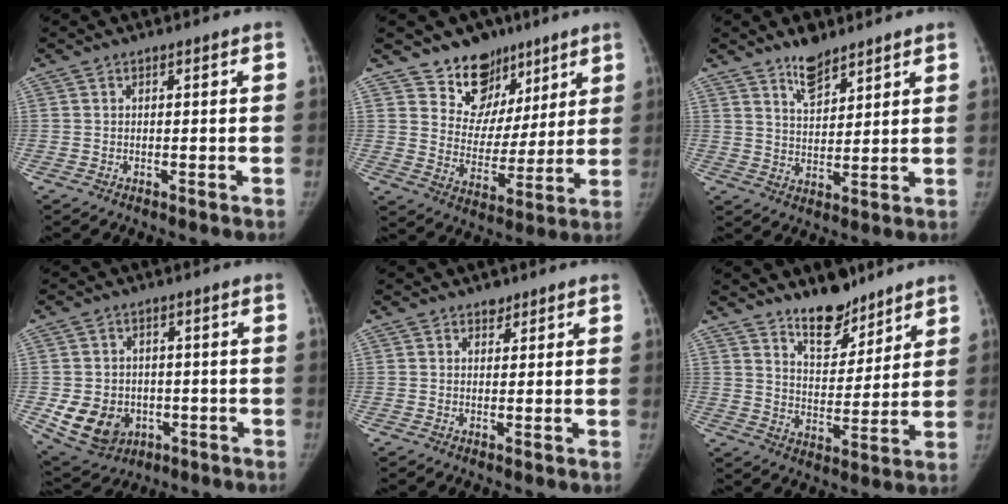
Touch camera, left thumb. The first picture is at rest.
{"total": 12.8, "force": [8.9, 8.8, 2.5], "torque": [0.016, -0.052, 0.157]}
{"total": 6.5, "force": [5.1, 2.6, 3.0], "torque": [-0.031, -0.042, 0.091]}
{"total": 10.5, "force": [-2.3, 8.7, 5.3], "torque": [-0.074, 0.005, -0.019]}
{"total": 1.7, "force": [1.3, 1.0, 0.4], "torque": [0.007, -0.008, 0.017]}
{"total": 10.3, "force": [8.3, 4.5, 4.2], "torque": [-0.038, -0.067, 0.145]}